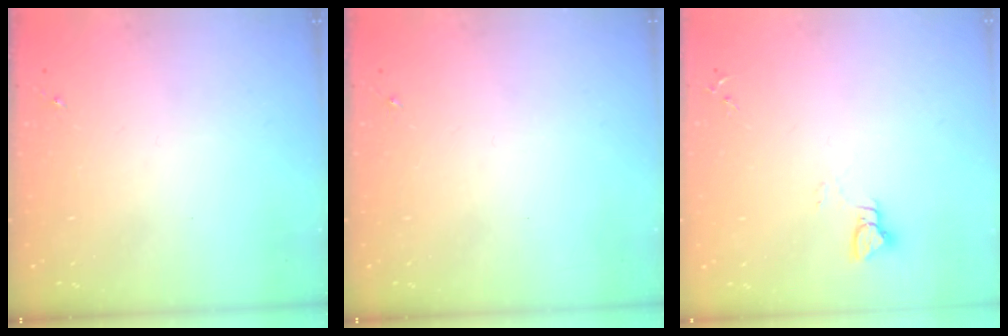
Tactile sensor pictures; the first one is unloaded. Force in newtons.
{"total": 0.0}
{"total": 3.5, "press": 3.5, "slide": 0.3}